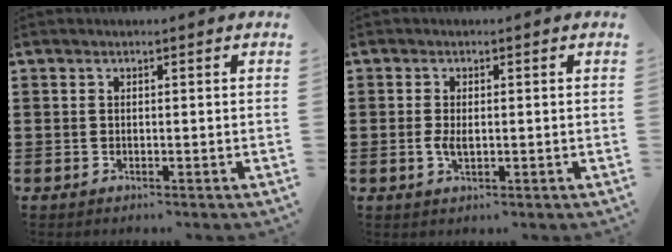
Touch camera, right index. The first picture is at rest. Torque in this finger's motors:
{"motor_torque": [2.14, 0.00, 0.08, 0.06]}